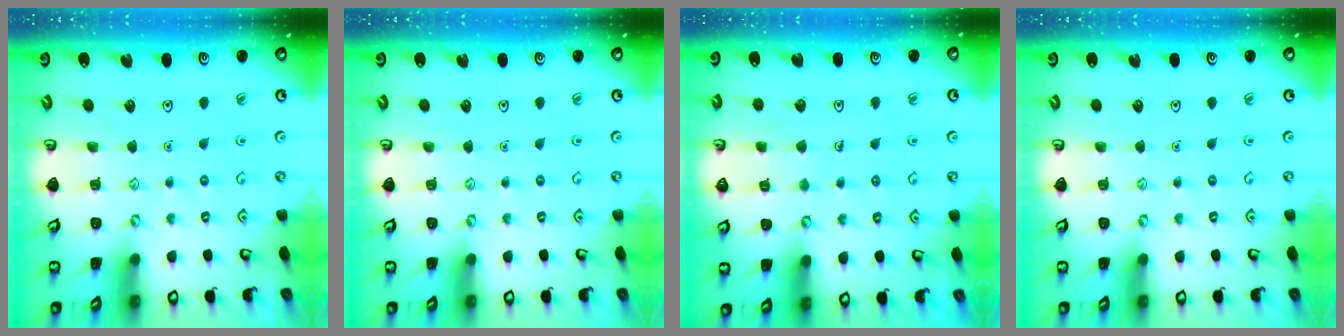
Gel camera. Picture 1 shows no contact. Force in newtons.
{"total": 0.0}
{"total": 4.0, "press": 4.0, "slide": 0.4}
{"total": 0.0}